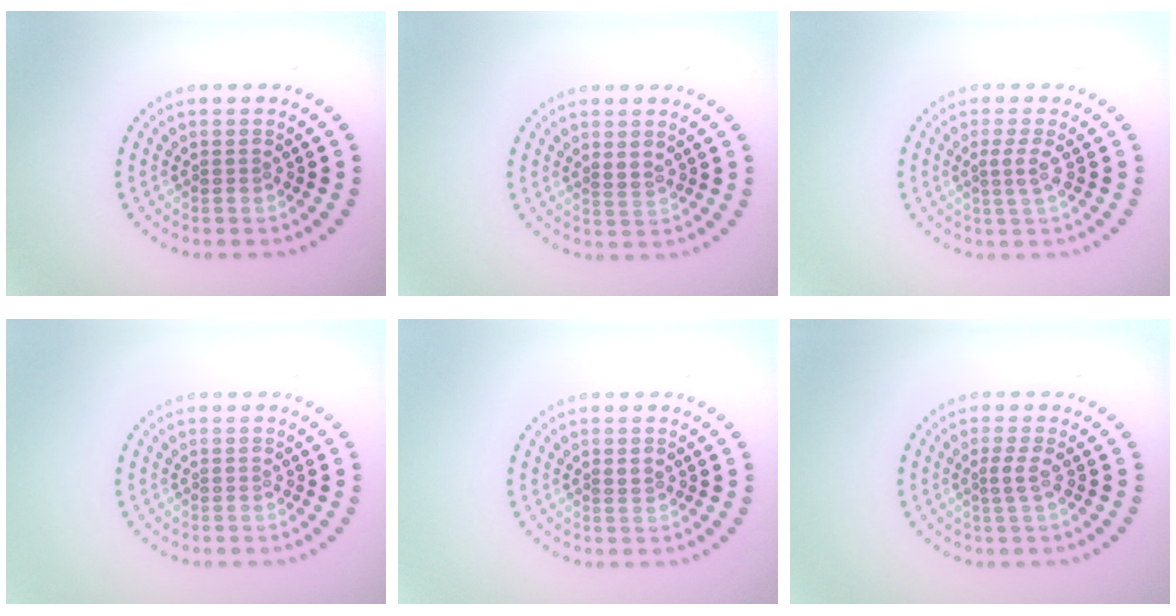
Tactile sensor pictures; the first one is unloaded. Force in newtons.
{"total": 0.9, "press": 0.7, "slide": 0.5}
{"total": 1.7, "press": 1.1, "slide": 1.3}
{"total": 0.0}
{"total": 0.9, "press": 0.8, "slide": 0.2}
{"total": 1.2, "press": 0.9, "slide": 0.8}